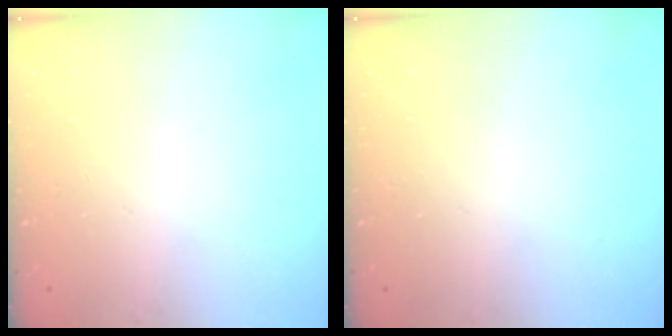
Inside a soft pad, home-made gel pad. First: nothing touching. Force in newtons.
{"total": 0.0}